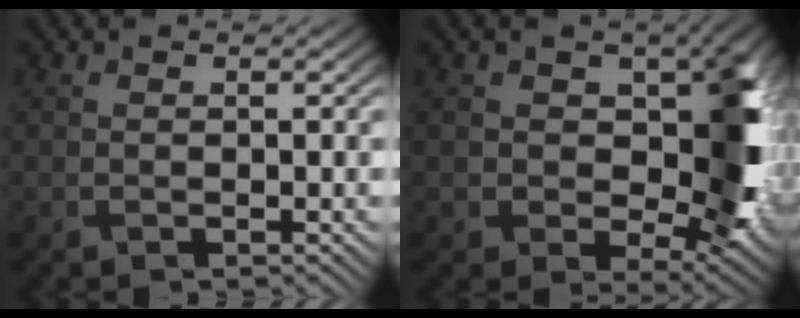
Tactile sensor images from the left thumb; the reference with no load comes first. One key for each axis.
{"total": 11.2, "fx": 0.1, "fy": 7.5, "fz": 8.4, "tx": -0.115, "ty": -0.008, "tz": -0.006}